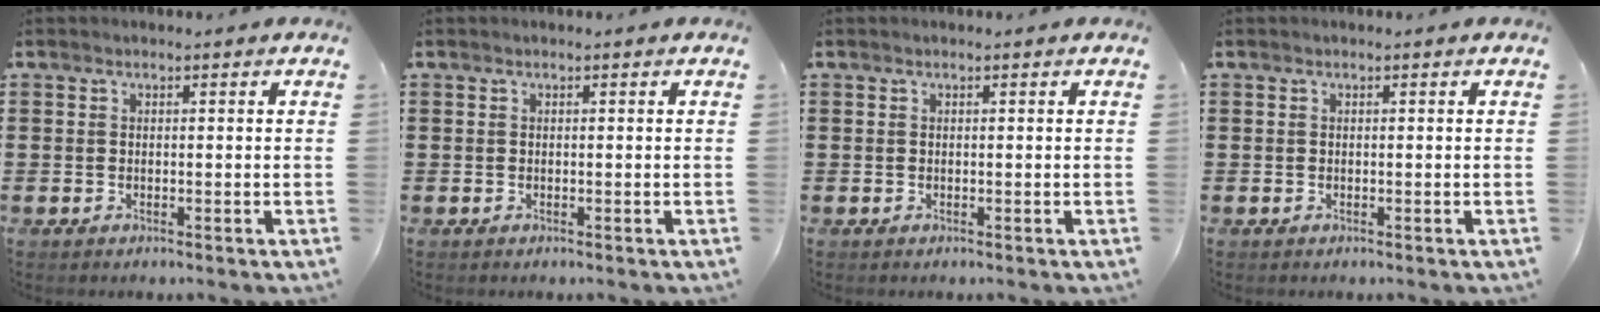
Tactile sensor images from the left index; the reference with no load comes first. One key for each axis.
{"total": 0.0}
{"total": 0.0}
{"total": 0.0}